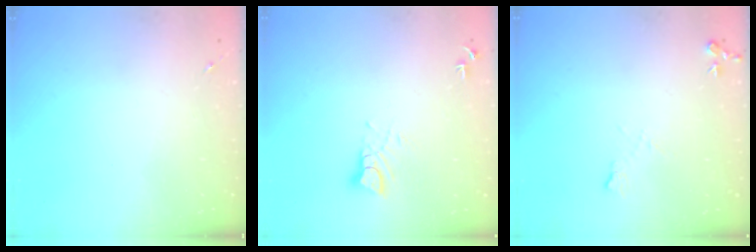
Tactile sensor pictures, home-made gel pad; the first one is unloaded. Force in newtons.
{"total": 4.3, "press": 4.3, "slide": 0.4}
{"total": 6.9, "press": 6.8, "slide": 1.0}